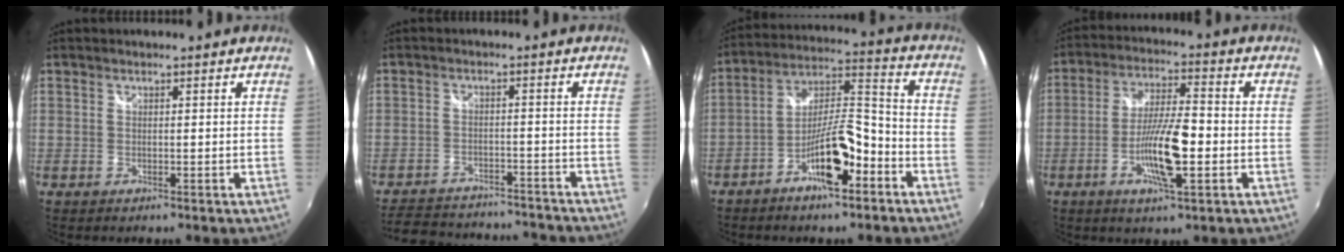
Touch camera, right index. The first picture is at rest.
{"total": 18.5, "force": [-16.2, 6.2, 6.4], "torque": [-0.145, 0.023, -0.214]}
{"total": 12.3, "force": [-6.9, 3.6, 9.6], "torque": [-0.174, 0.019, -0.111]}
{"total": 11.0, "force": [-3.2, 2.1, 10.3], "torque": [-0.200, -0.005, -0.060]}